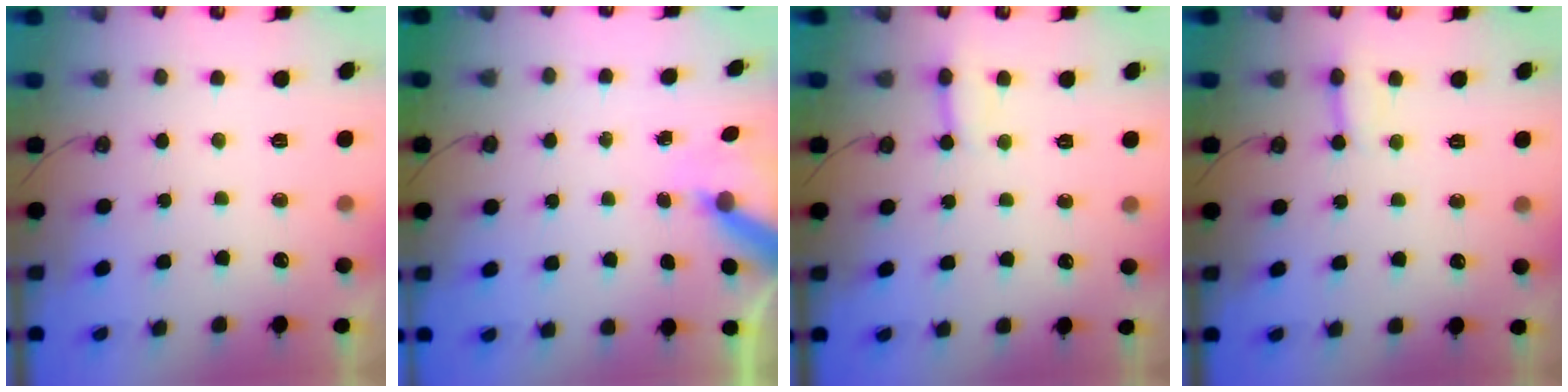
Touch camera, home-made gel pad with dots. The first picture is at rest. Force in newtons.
{"total": 6.3, "press": 6.2, "slide": 0.6}
{"total": 2.0, "press": 2.0, "slide": 0.1}
{"total": 2.7, "press": 2.7, "slide": 0.2}